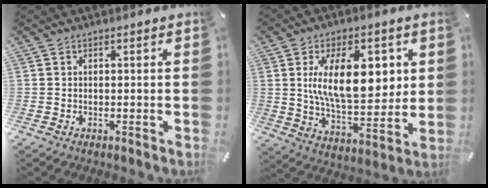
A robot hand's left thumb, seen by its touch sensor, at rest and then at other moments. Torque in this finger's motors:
{"motor_torque": [2.55, 2.46, 1.53, -1.24, 0.26]}